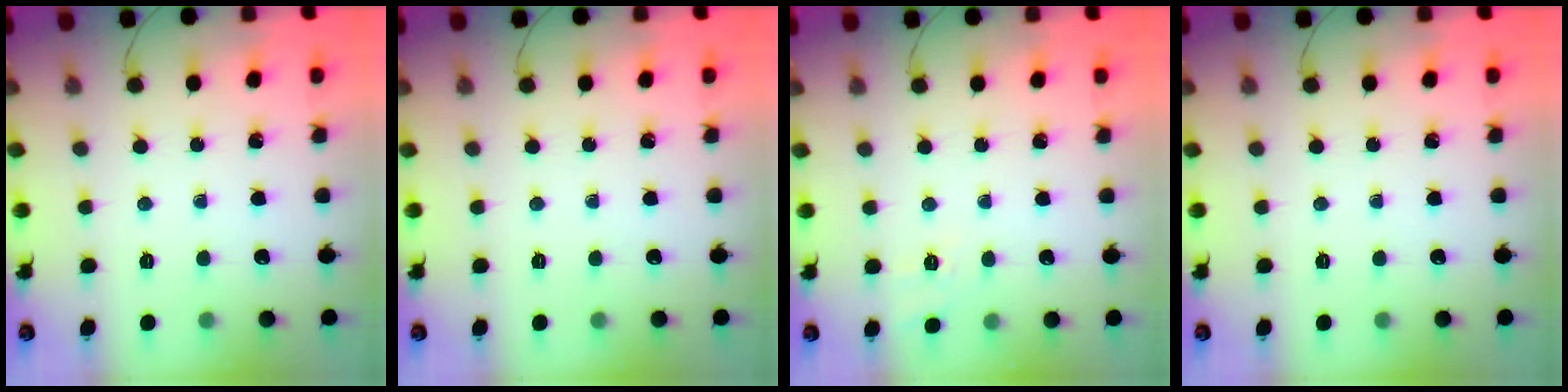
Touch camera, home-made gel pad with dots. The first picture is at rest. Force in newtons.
{"total": 0.0}
{"total": 9.0, "press": 8.8, "slide": 1.8}
{"total": 0.0}